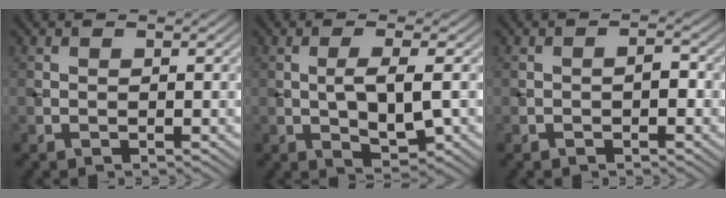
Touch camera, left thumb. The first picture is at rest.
{"total": 5.2, "force": [-0.1, 1.7, 4.9], "torque": [-0.096, -0.003, 0.001]}
{"total": 1.4, "force": [-0.6, 0.6, 1.2], "torque": [-0.019, 0.006, -0.013]}